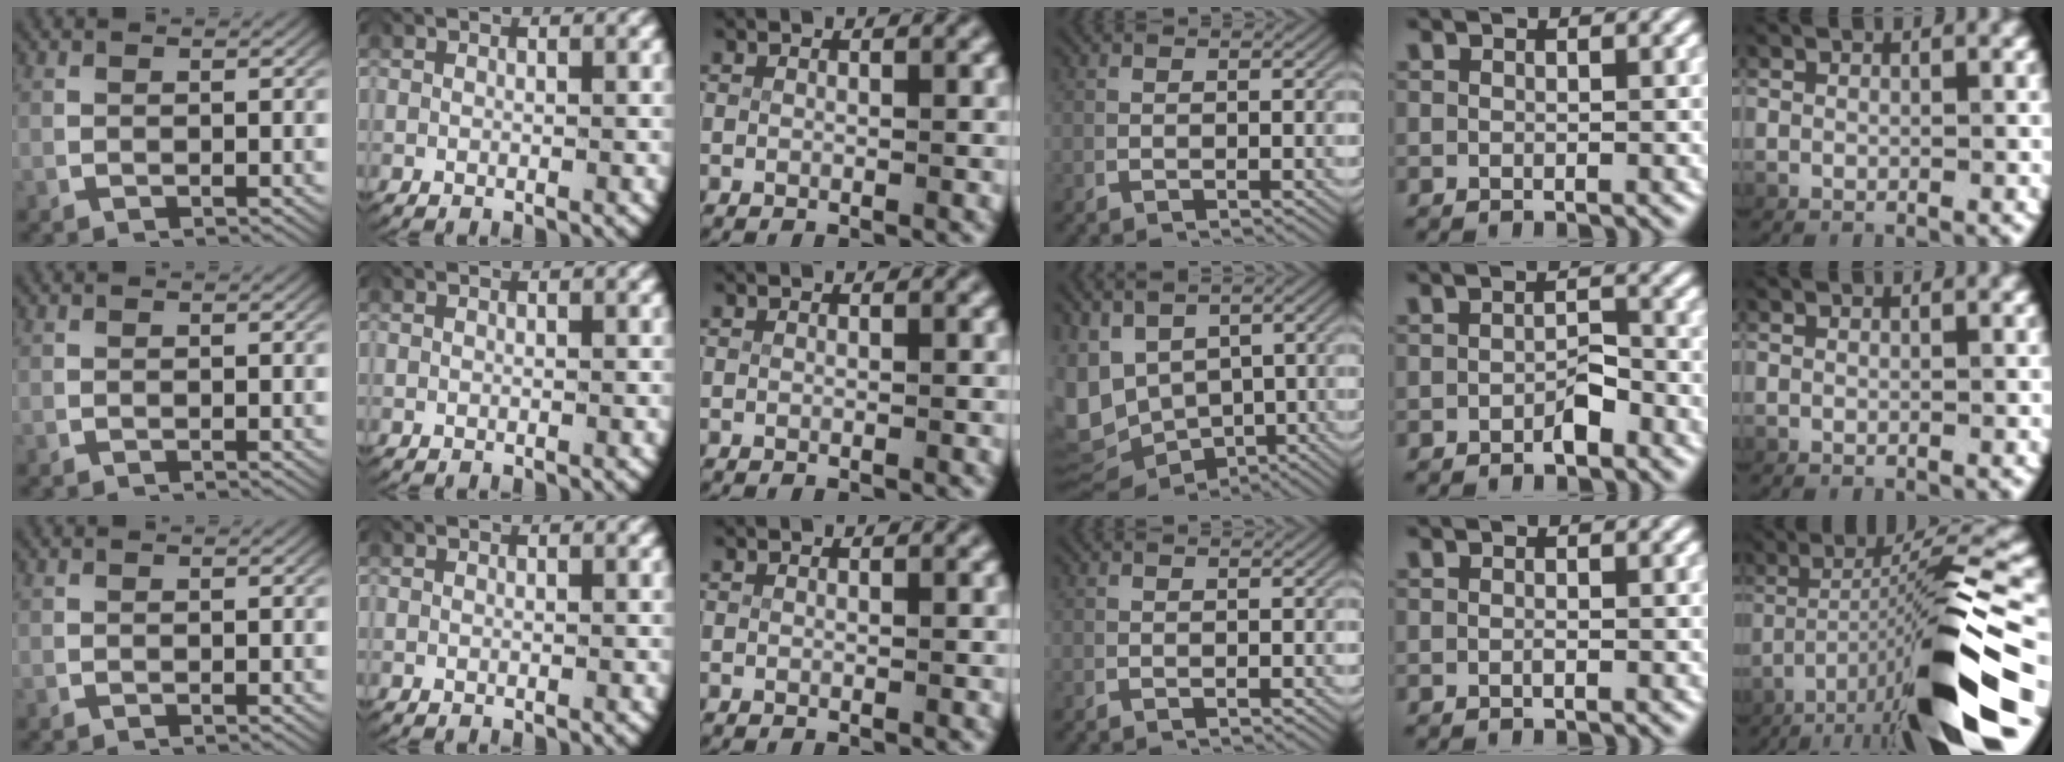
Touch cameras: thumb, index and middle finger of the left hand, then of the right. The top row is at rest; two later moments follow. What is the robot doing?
{"motion": "lift_and_place", "object": "photo album"}